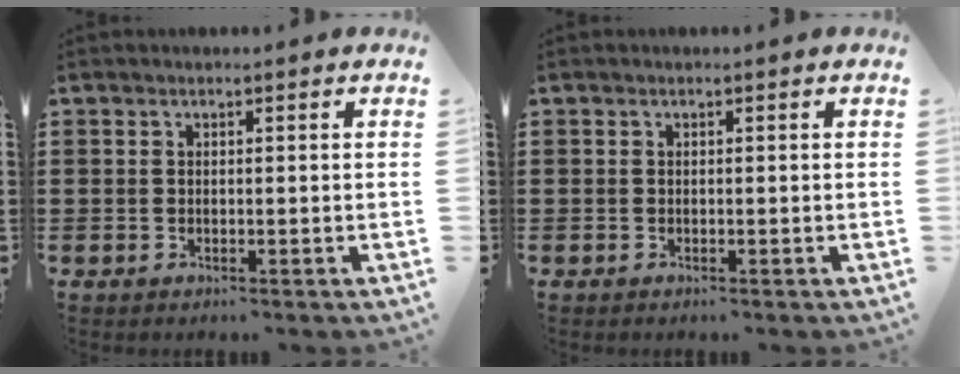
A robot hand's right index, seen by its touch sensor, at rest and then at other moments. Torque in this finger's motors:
{"motor_torque": [-0.39, 0.58, 0.01, 0.01]}